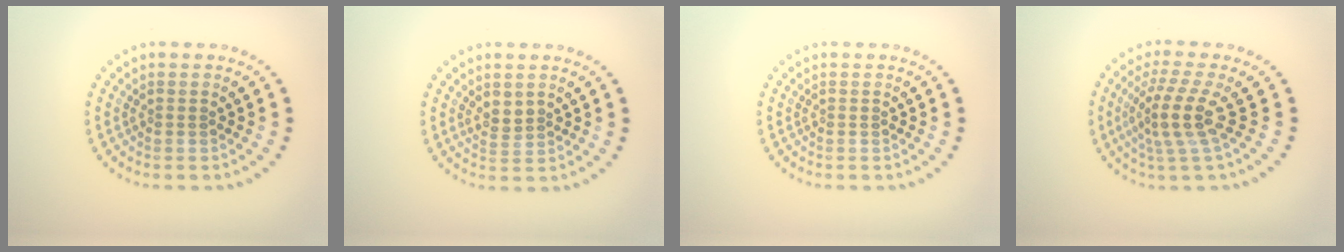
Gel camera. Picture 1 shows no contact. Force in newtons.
{"total": 1.3, "press": 1.2, "slide": 0.5}
{"total": 0.0}
{"total": 3.9, "press": 2.8, "slide": 2.7}